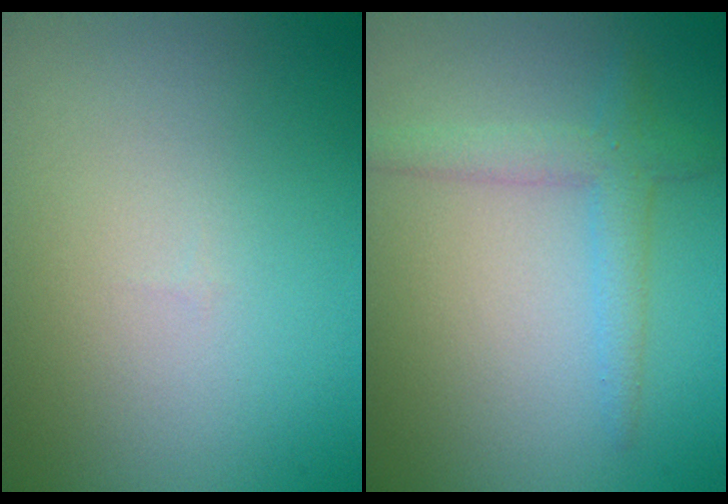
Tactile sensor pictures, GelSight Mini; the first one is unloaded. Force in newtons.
{"total": 2.7, "press": 2.7, "slide": 0.0}